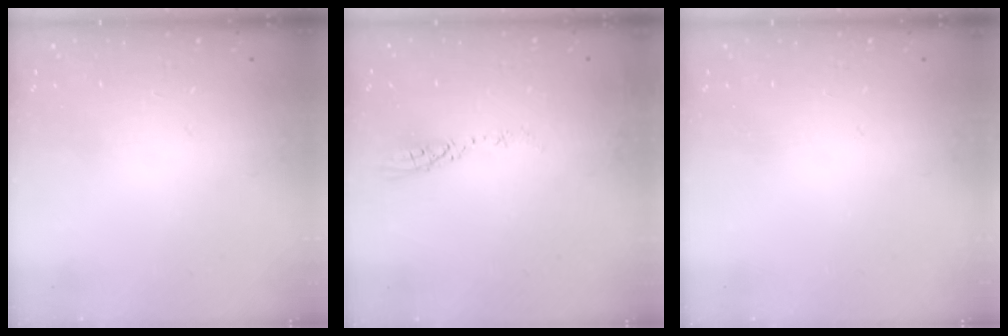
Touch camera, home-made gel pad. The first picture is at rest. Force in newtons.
{"total": 3.5, "press": 3.5, "slide": 0.3}
{"total": 0.0}